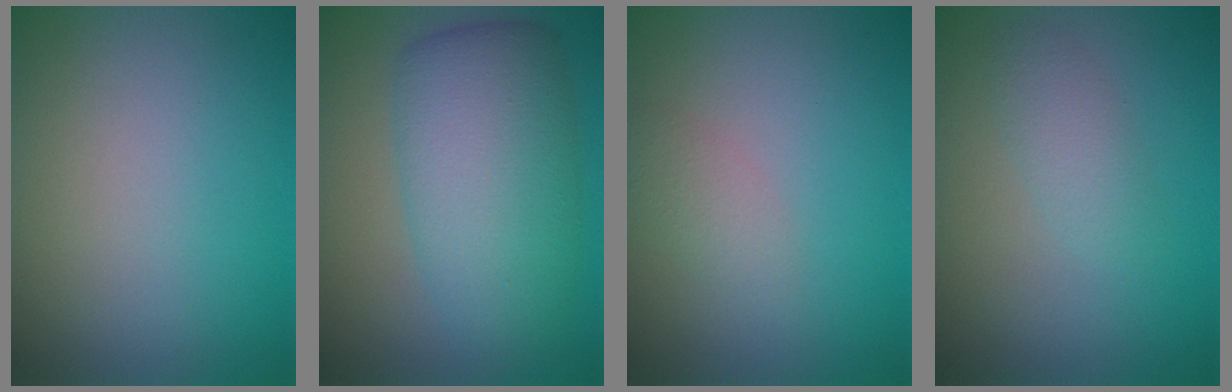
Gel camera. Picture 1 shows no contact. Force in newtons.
{"total": 7.7, "press": 7.7, "slide": 0.1}
{"total": 1.5, "press": 1.5, "slide": 0.0}
{"total": 1.8, "press": 1.8, "slide": 0.1}